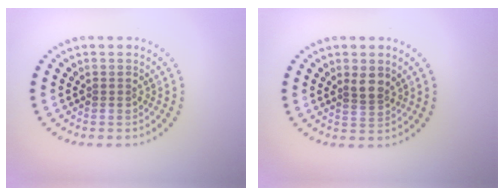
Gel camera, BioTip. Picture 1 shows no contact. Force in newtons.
{"total": 1.9, "press": 1.7, "slide": 0.9}